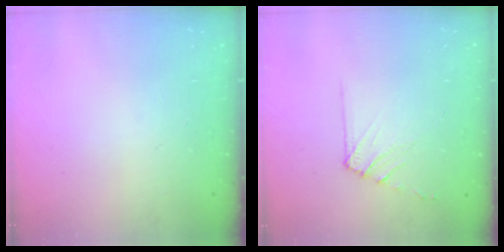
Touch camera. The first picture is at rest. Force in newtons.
{"total": 6.8, "press": 6.7, "slide": 0.8}